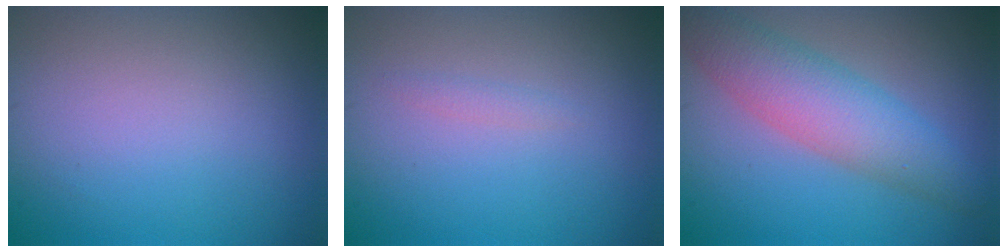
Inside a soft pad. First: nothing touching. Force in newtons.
{"total": 0.7, "press": 0.6, "slide": 0.1}
{"total": 5.6, "press": 5.6, "slide": 0.2}